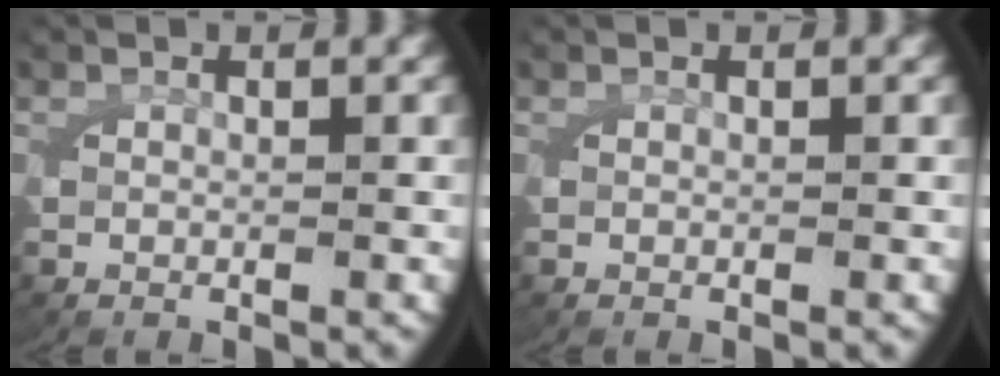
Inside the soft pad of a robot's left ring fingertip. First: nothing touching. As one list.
[{"total": 0.0}]